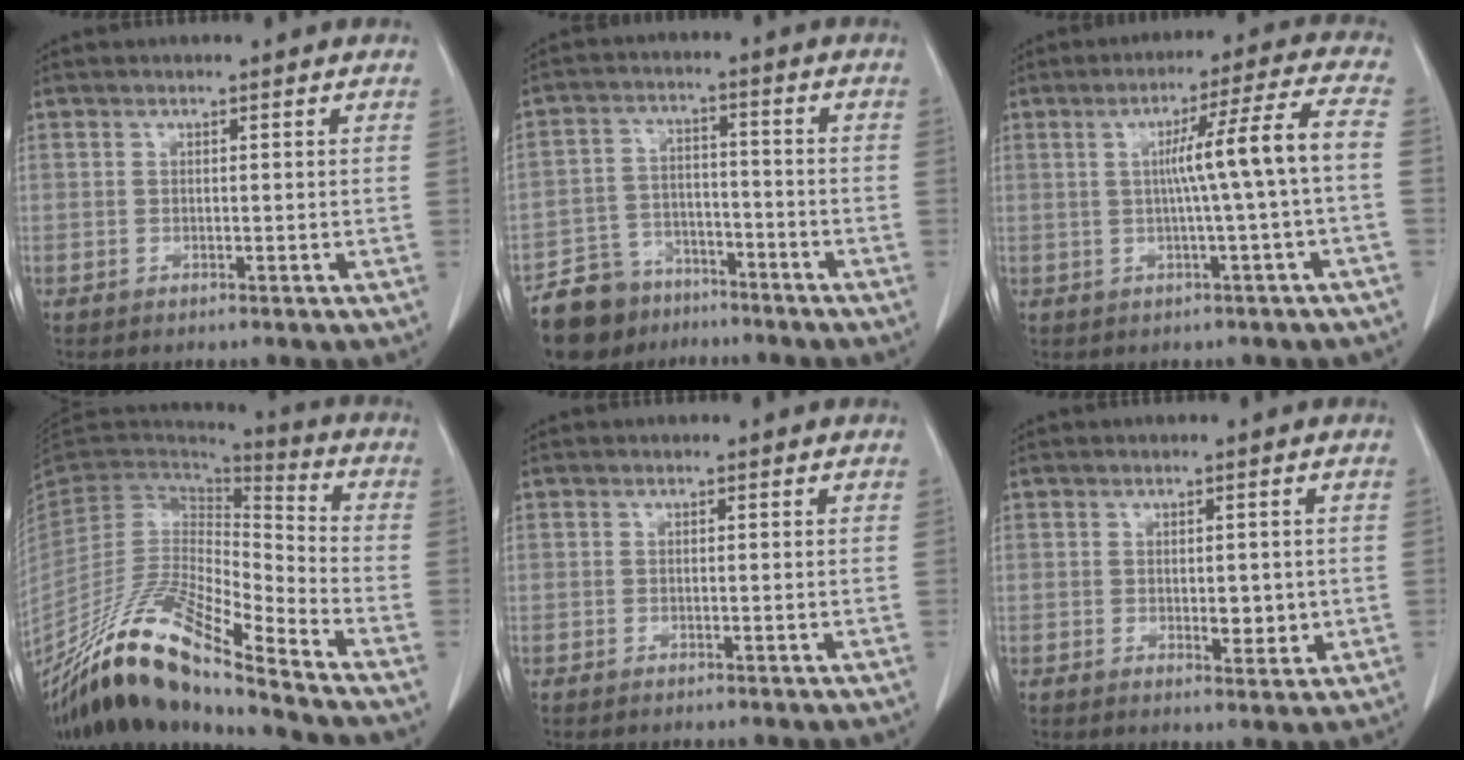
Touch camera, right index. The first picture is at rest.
{"total": 9.8, "force": [-7.6, 6.0, 1.7], "torque": [-0.037, 0.016, -0.128]}
{"total": 9.1, "force": [-0.3, -1.5, 8.9], "torque": [-0.135, 0.018, 0.003]}
{"total": 19.0, "force": [-15.6, 1.8, 10.7], "torque": [-0.208, 0.007, -0.292]}
{"total": 0.0}
{"total": 3.3, "force": [0.0, 1.7, 2.8], "torque": [-0.032, -0.002, 0.008]}